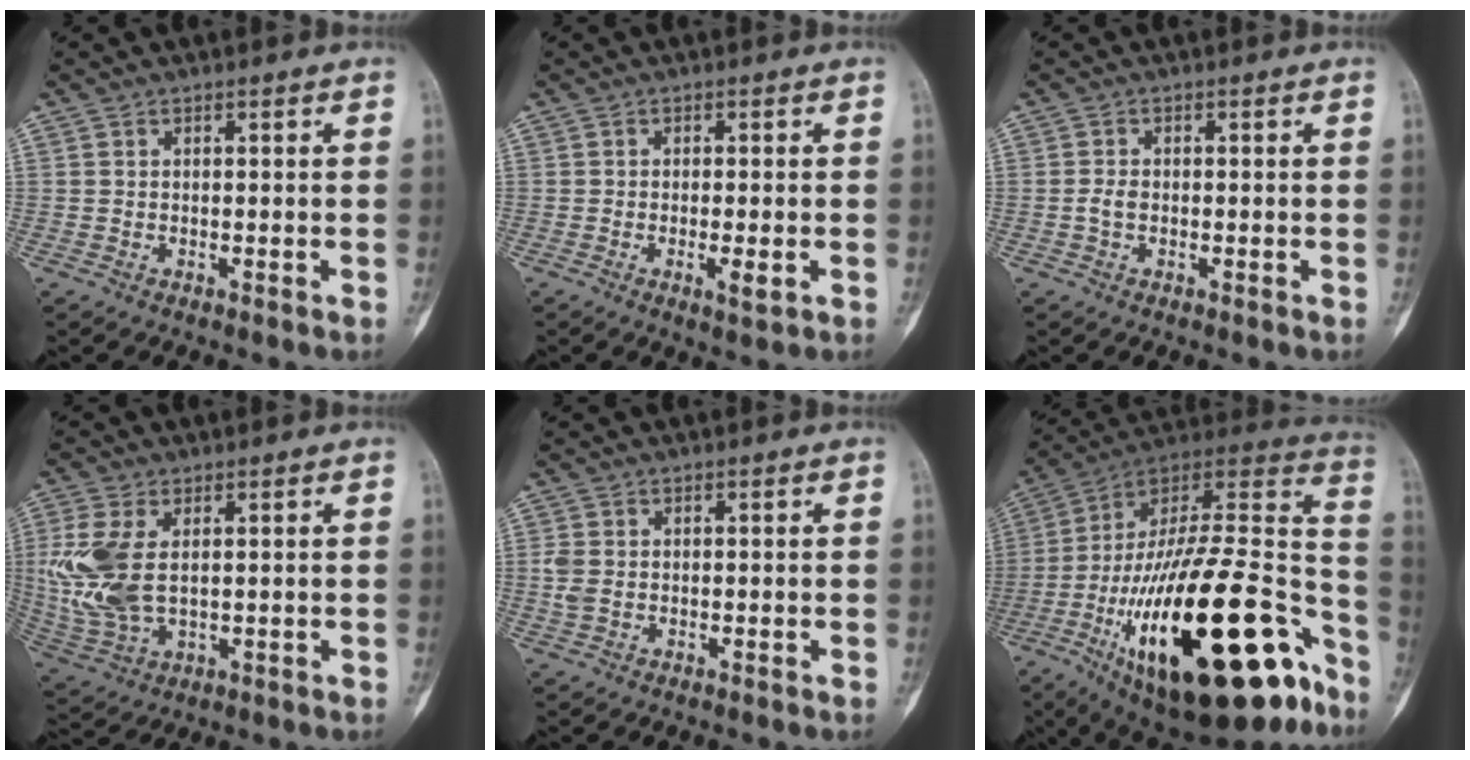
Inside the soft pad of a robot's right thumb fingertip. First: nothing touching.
{"total": 3.1, "force": [-0.9, 0.8, 2.8], "torque": [-0.047, -0.005, -0.014]}
{"total": 1.8, "force": [-0.4, 1.1, 1.3], "torque": [-0.030, 0.003, -0.009]}
{"total": 11.9, "force": [1.6, 6.8, 9.6], "torque": [-0.226, -0.002, 0.043]}
{"total": 2.8, "force": [-0.1, 1.9, 2.0], "torque": [-0.057, 0.003, 0.000]}
{"total": 41.0, "force": [-17.8, 15.3, 33.7], "torque": [-0.498, 0.064, -0.281]}